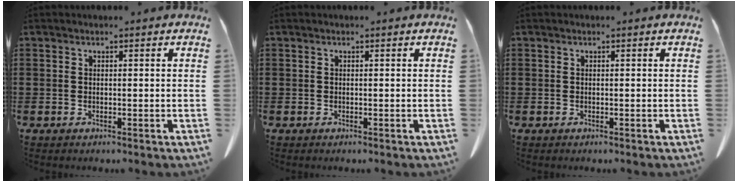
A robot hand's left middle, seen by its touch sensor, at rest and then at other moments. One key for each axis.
{"total": 0.0}
{"total": 0.0}